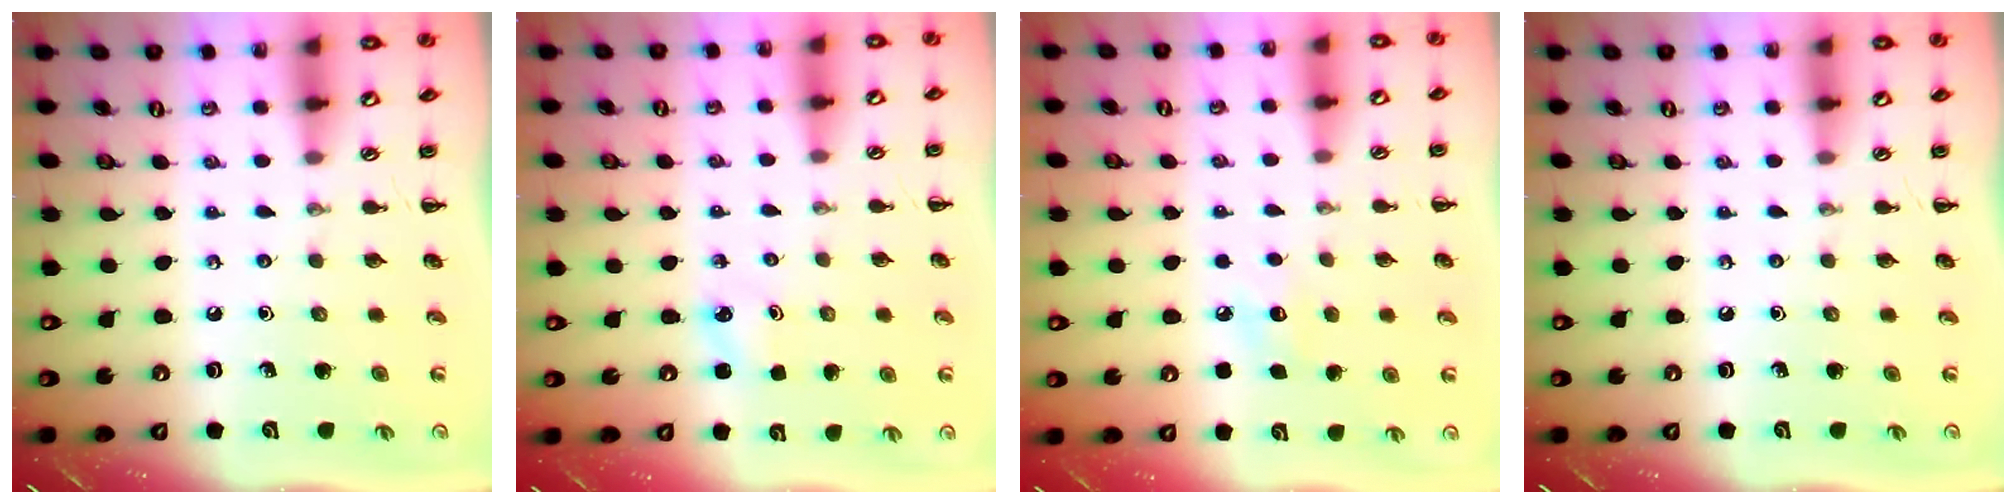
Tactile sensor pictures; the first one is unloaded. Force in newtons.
{"total": 2.3, "press": 2.2, "slide": 0.7}
{"total": 6.3, "press": 6.1, "slide": 1.5}
{"total": 0.0}